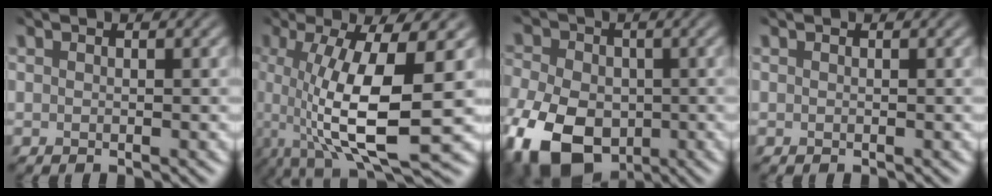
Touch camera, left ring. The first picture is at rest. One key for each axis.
{"total": 9.6, "fx": -2.5, "fy": 2.4, "fz": 9.0, "tx": -0.165, "ty": -0.019, "tz": -0.037}
{"total": 9.9, "fx": -4.6, "fy": 6.6, "fz": 5.7, "tx": -0.142, "ty": -0.025, "tz": -0.091}
{"total": 0.0}